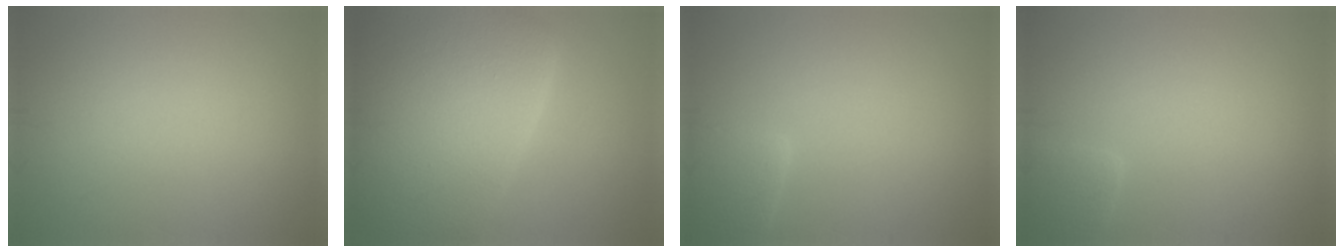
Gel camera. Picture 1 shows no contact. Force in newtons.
{"total": 12.8, "press": 12.8, "slide": 0.4}
{"total": 2.8, "press": 2.8, "slide": 0.2}
{"total": 1.6, "press": 1.6, "slide": 0.1}